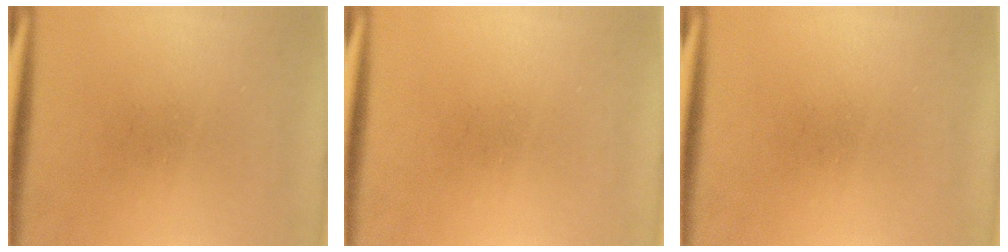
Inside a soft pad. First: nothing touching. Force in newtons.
{"total": 0.0}
{"total": 0.0}